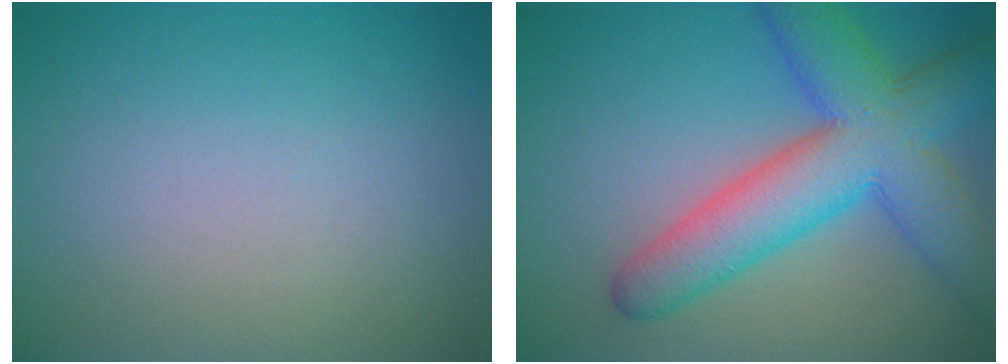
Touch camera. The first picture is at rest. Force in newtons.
{"total": 9.5, "press": 9.5, "slide": 0.3}